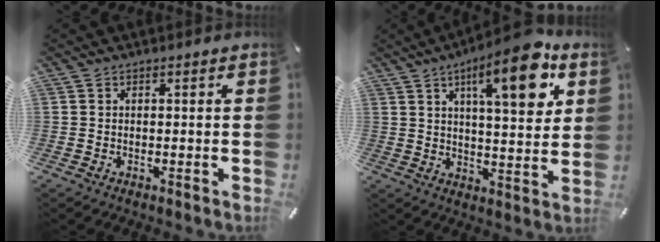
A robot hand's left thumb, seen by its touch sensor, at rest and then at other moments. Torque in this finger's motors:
{"motor_torque": [0.89, 0.89, 1.26, -0.91, 0.52]}